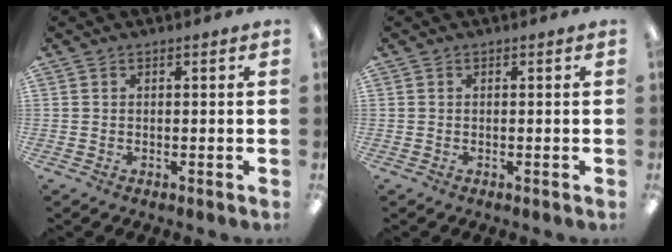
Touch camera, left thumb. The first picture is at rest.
{"total": 0.0}